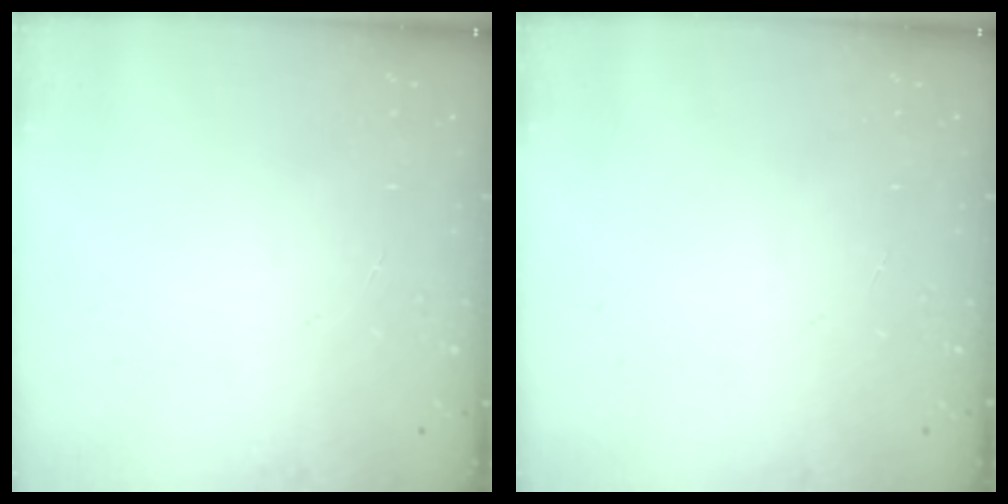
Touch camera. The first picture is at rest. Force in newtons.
{"total": 0.0}